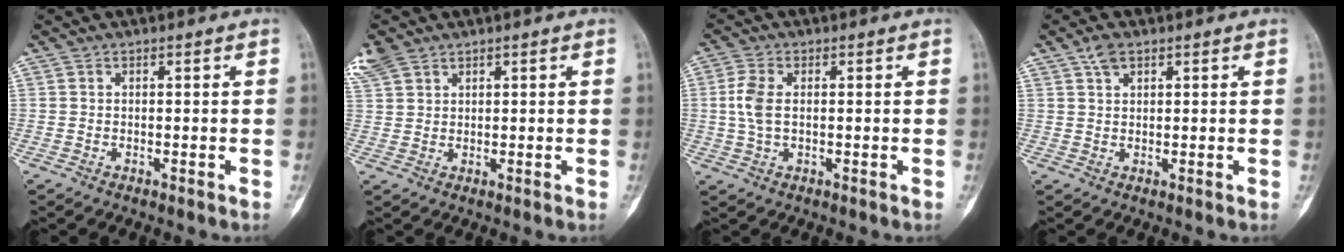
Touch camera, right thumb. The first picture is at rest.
{"total": 5.5, "force": [3.6, 3.5, 2.2], "torque": [-0.052, 0.011, 0.085]}
{"total": 5.1, "force": [0.4, 2.8, 4.2], "torque": [-0.105, 0.006, 0.004]}
{"total": 2.9, "force": [1.8, 1.5, 1.7], "torque": [-0.031, 0.000, 0.036]}